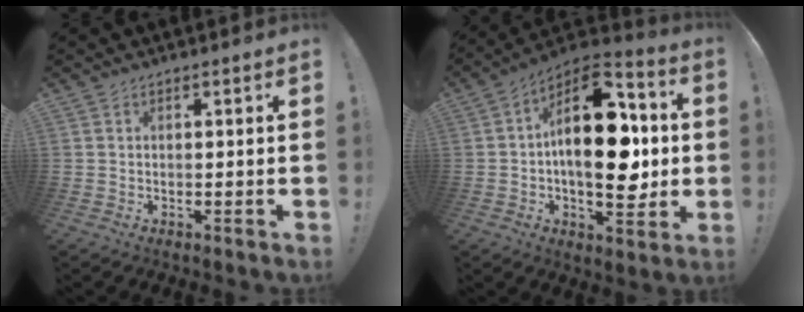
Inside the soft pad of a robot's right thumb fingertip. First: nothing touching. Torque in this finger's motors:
{"motor_torque": [2.50, 2.51, 0.44, 0.02, 0.19]}